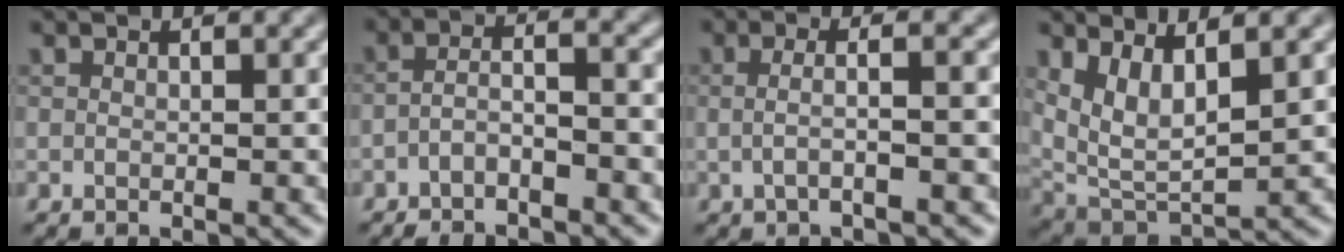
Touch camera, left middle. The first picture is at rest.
{"total": 2.8, "force": [-1.9, 0.7, 1.9], "torque": [-0.039, 0.005, -0.043]}
{"total": 3.4, "force": [-0.2, 1.1, 3.2], "torque": [-0.040, 0.000, -0.009]}
{"total": 5.0, "force": [1.9, 1.9, 4.2], "torque": [-0.097, -0.015, 0.046]}